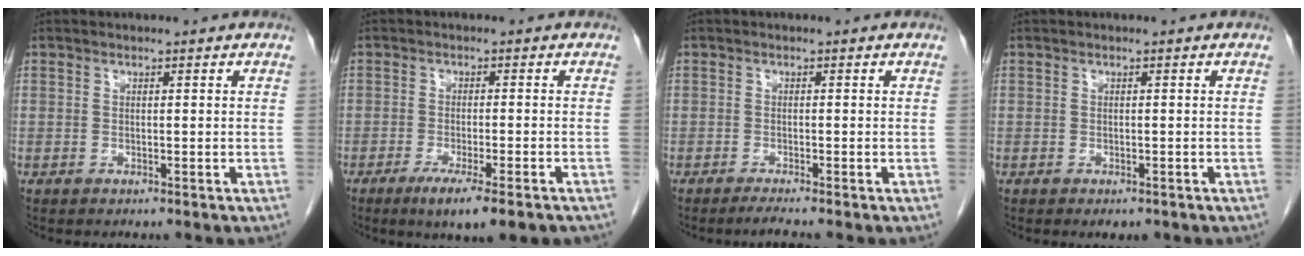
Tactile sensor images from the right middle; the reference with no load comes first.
{"total": 7.8, "force": [-5.2, 0.7, 5.8], "torque": [-0.080, -0.017, -0.072]}
{"total": 1.8, "force": [-1.5, -0.5, 0.8], "torque": [-0.021, -0.004, -0.029]}
{"total": 1.7, "force": [-1.1, 0.9, 0.9], "torque": [-0.008, 0.000, -0.007]}